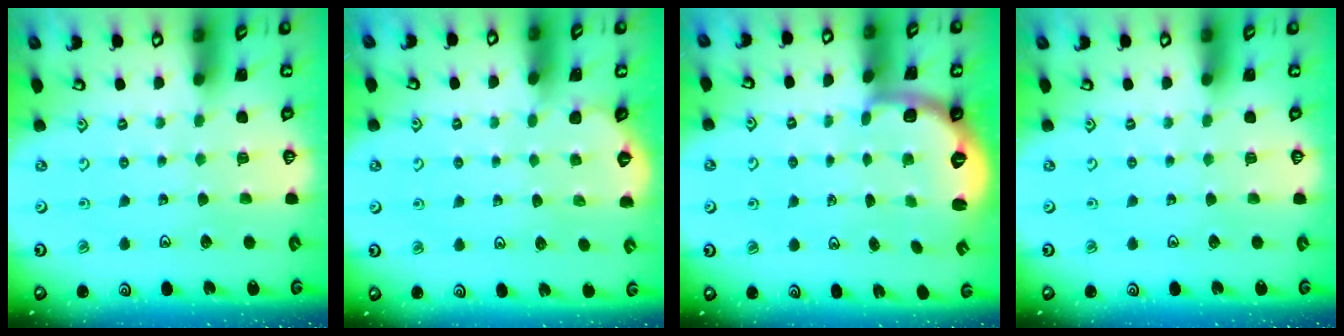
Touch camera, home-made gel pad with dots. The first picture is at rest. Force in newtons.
{"total": 0.0}
{"total": 2.5, "press": 1.9, "slide": 1.6}
{"total": 0.0}